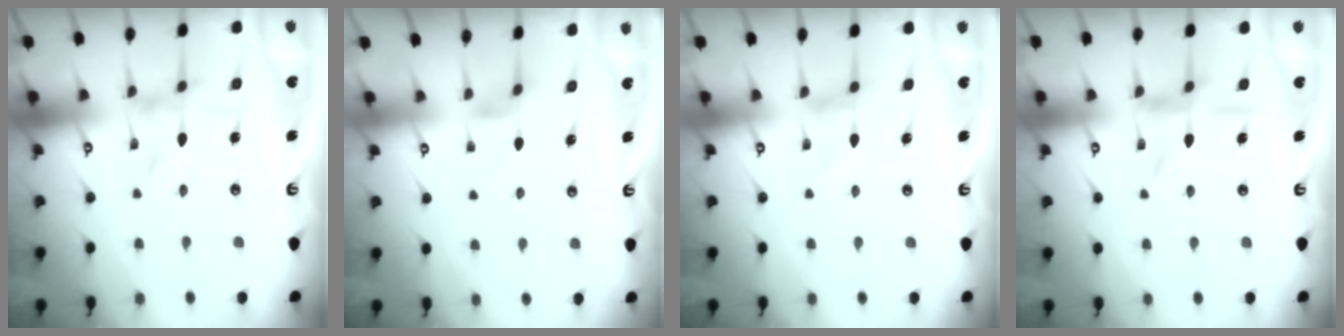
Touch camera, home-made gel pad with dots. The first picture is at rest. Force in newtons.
{"total": 2.1, "press": 2.1, "slide": 0.4}
{"total": 0.7, "press": 0.7, "slide": 0.1}
{"total": 7.6, "press": 7.6, "slide": 0.8}